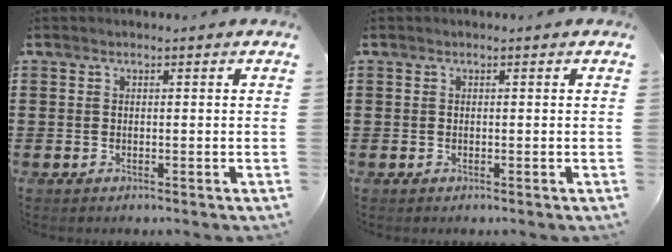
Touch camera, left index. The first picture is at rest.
{"total": 0.0}